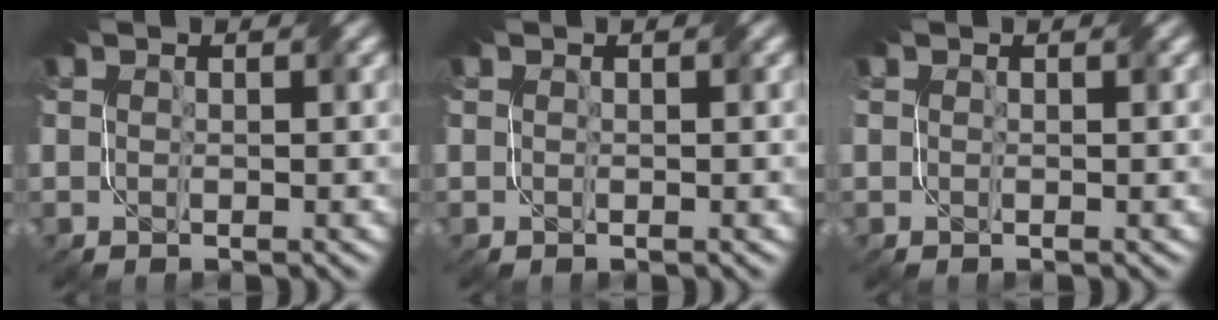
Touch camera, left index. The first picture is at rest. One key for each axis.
{"total": 0.0}
{"total": 0.0}